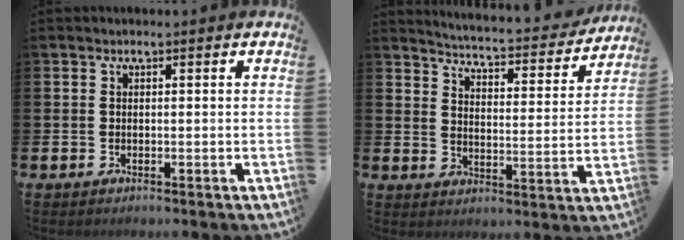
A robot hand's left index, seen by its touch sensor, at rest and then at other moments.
{"total": 4.5, "force": [4.5, 0.2, 0.9], "torque": [-0.034, -0.042, 0.068]}